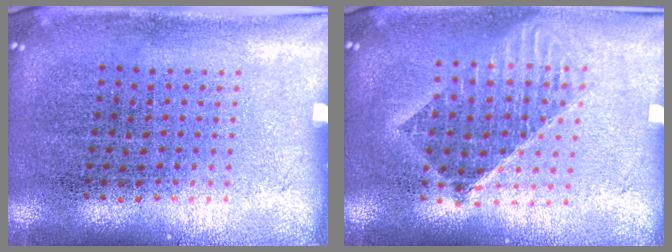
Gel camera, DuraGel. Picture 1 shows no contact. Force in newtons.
{"total": 1.5, "press": 1.3, "slide": 0.8}